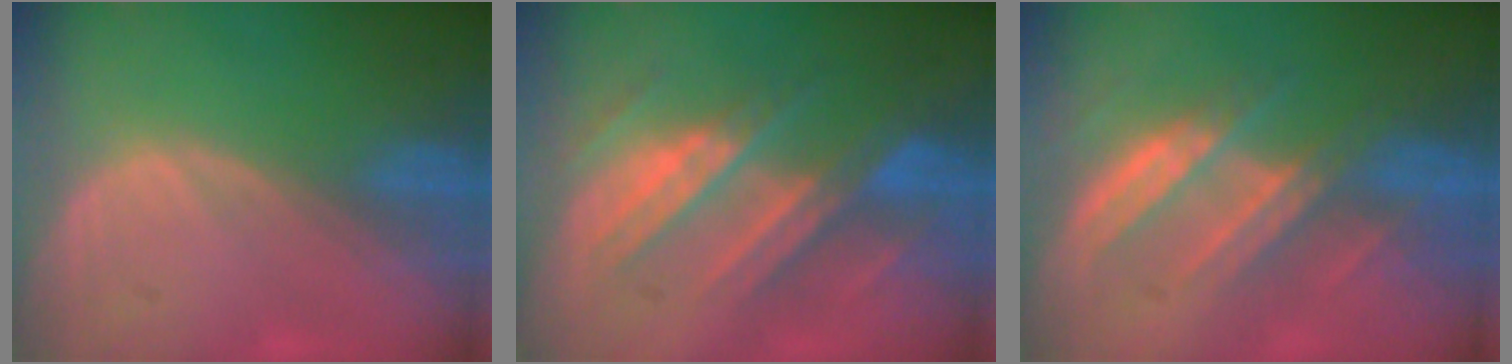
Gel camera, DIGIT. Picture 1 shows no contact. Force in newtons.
{"total": 8.6, "press": 8.1, "slide": 2.7}
{"total": 7.2, "press": 7.0, "slide": 1.6}